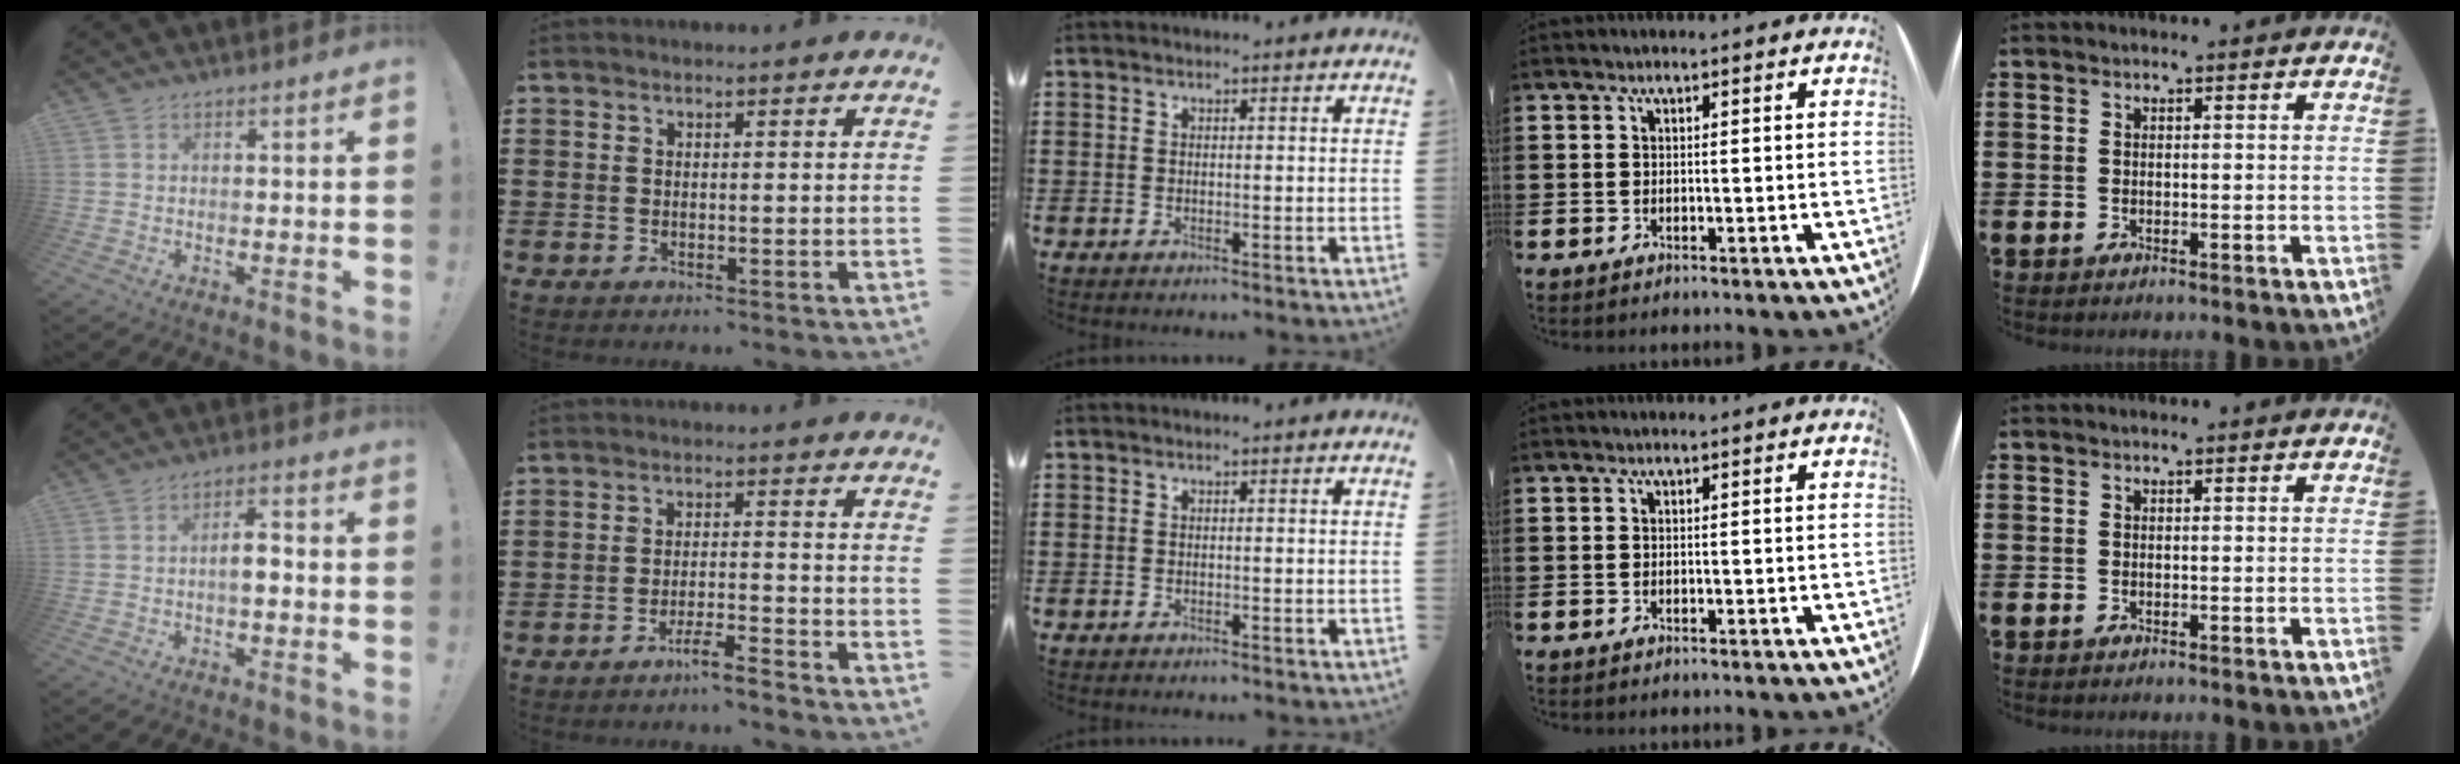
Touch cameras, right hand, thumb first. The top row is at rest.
{"thumb": {"total": 5.0, "force": [-1.0, 2.1, 4.5], "torque": [-0.065, 0.009, -0.023]}, "index": {"total": 3.9, "force": [-3.5, -0.3, 1.8], "torque": [-0.037, -0.004, -0.068]}}